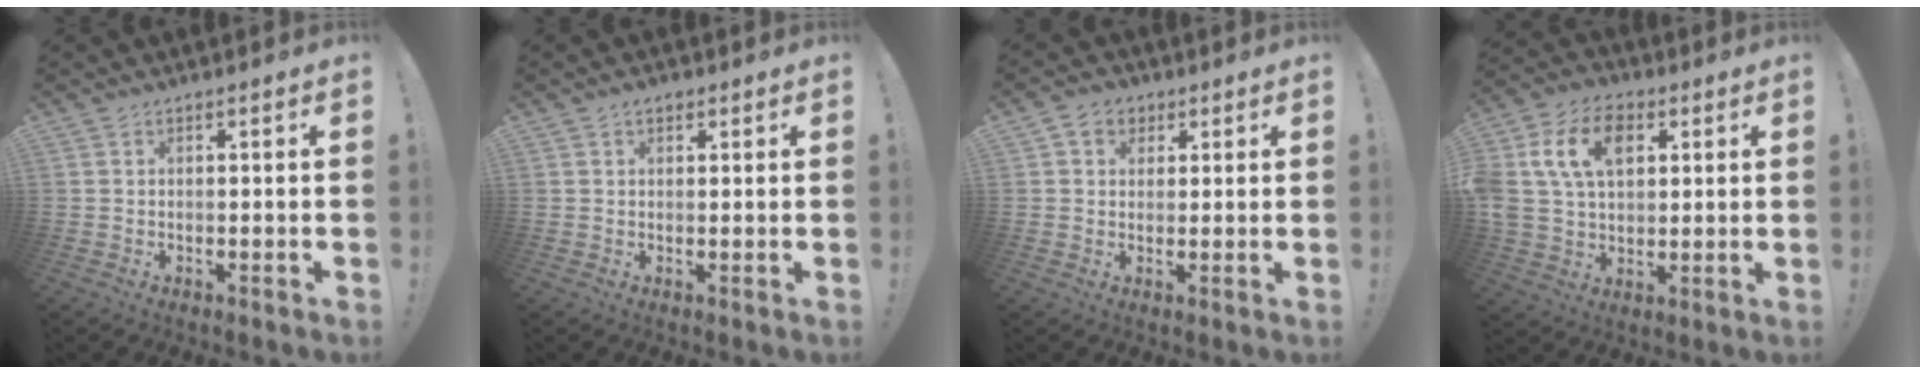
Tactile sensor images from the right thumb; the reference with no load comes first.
{"total": 1.8, "force": [0.9, 1.2, 1.0], "torque": [-0.007, -0.002, 0.015]}
{"total": 5.0, "force": [1.9, 4.2, 2.0], "torque": [-0.029, 0.001, 0.035]}
{"total": 15.7, "force": [5.0, 11.1, 10.0], "torque": [-0.182, -0.002, 0.097]}